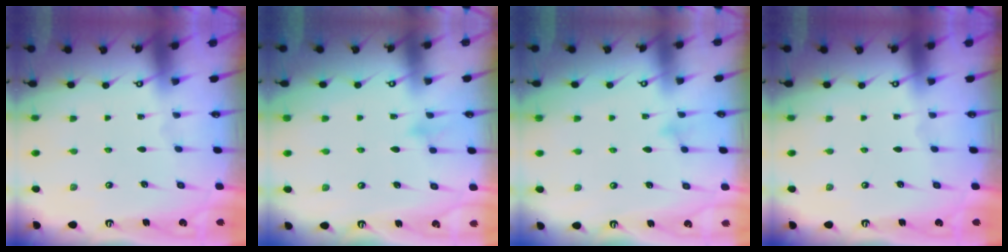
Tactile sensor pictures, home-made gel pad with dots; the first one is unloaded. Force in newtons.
{"total": 6.9, "press": 6.9, "slide": 0.7}
{"total": 7.1, "press": 7.1, "slide": 0.5}
{"total": 0.0}